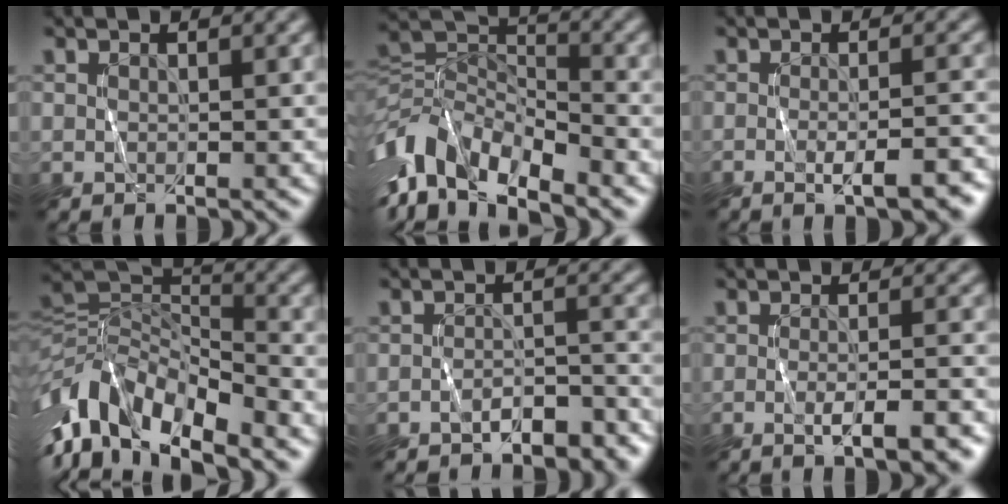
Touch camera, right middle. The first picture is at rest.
{"total": 9.4, "force": [-5.7, 4.7, 5.9], "torque": [-0.109, -0.002, -0.118]}
{"total": 3.4, "force": [-1.4, 0.8, 3.0], "torque": [-0.037, -0.004, -0.016]}
{"total": 9.5, "force": [-4.9, 4.9, 6.5], "torque": [-0.114, 0.010, -0.107]}
{"total": 2.9, "force": [-2.6, 0.8, 1.1], "torque": [-0.013, 0.007, -0.040]}
{"total": 3.7, "force": [-1.7, 0.8, 3.1], "torque": [-0.037, -0.001, -0.024]}